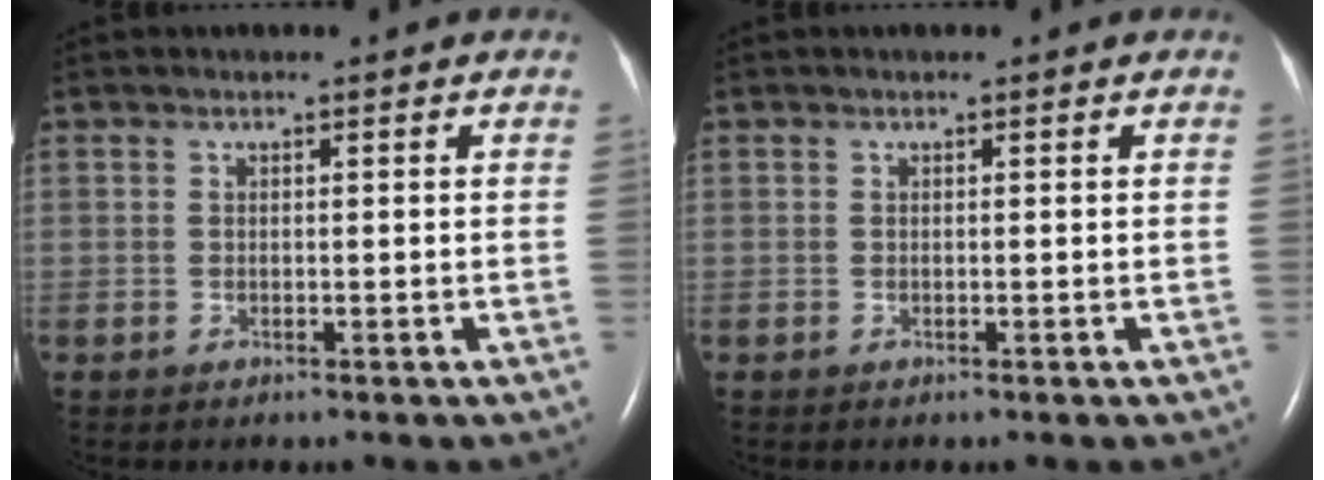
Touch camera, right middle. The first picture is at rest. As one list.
[{"total": 0.0}]